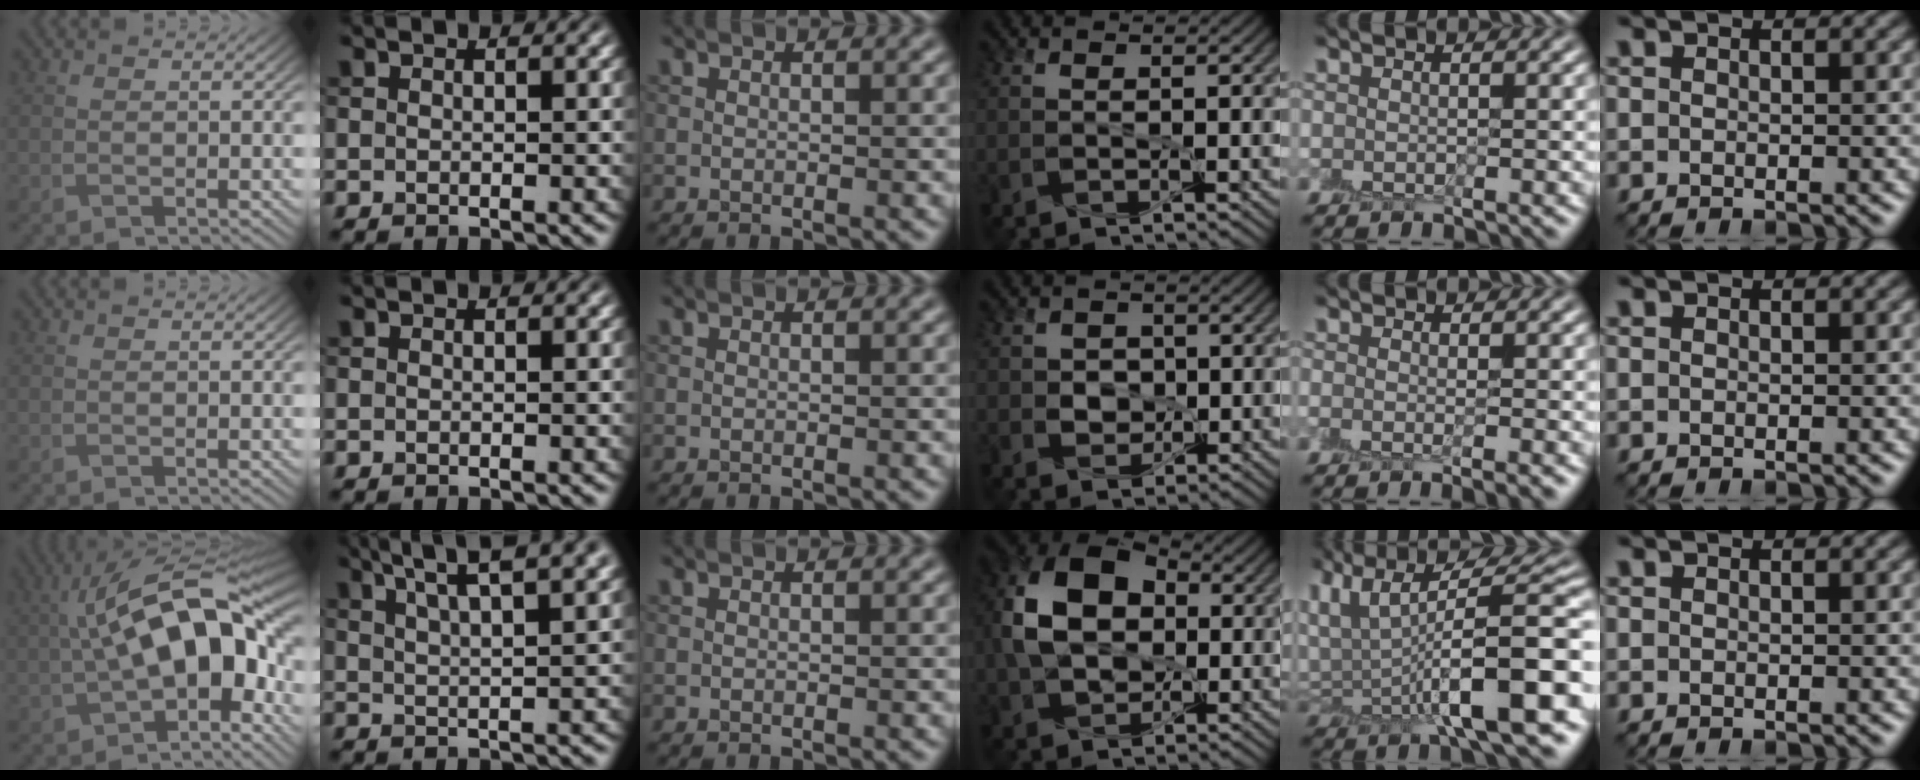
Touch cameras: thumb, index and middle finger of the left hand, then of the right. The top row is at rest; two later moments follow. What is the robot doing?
{"motion": "peel", "object": "small bumper sticker"}